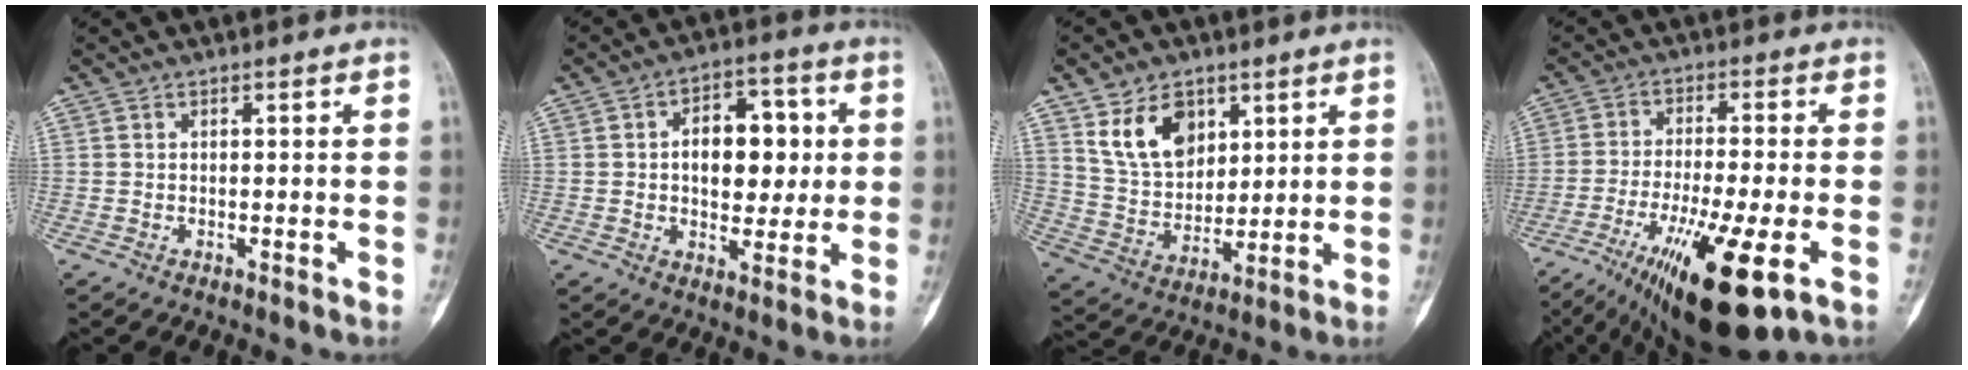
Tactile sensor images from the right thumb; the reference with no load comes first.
{"total": 12.2, "force": [1.4, 7.7, 9.4], "torque": [-0.093, 0.012, 0.020]}
{"total": 12.2, "force": [5.9, 8.3, 6.7], "torque": [-0.091, -0.033, 0.124]}
{"total": 17.4, "force": [-7.6, 3.9, 15.2], "torque": [-0.265, -0.009, -0.115]}